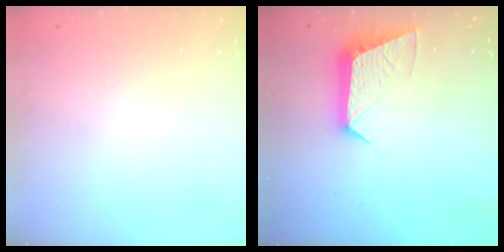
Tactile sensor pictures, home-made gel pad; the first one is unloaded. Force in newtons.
{"total": 10.2, "press": 10.1, "slide": 0.5}